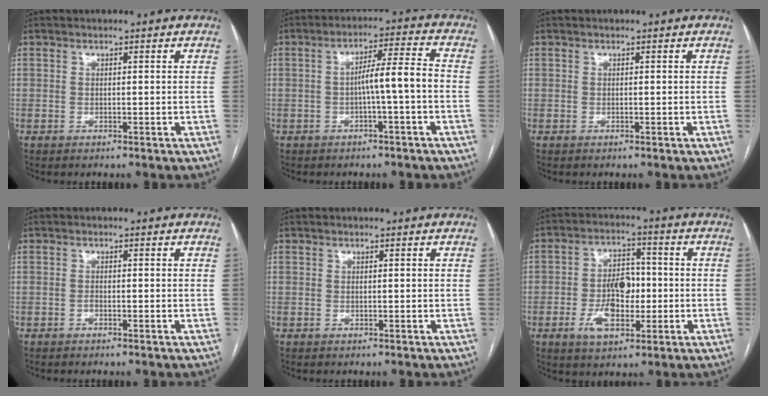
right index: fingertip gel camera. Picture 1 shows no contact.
{"total": 6.2, "force": [-1.4, -0.4, 6.0], "torque": [-0.096, 0.020, -0.020]}
{"total": 0.0}
{"total": 0.5, "force": [-0.4, 0.1, 0.3], "torque": [-0.004, 0.001, -0.009]}
{"total": 0.0}
{"total": 8.6, "force": [-2.0, 4.7, 6.9], "torque": [-0.134, 0.014, -0.029]}